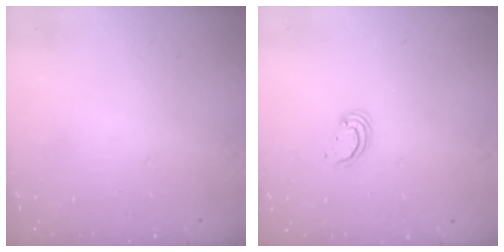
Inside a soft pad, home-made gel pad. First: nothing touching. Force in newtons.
{"total": 2.3, "press": 2.3, "slide": 0.3}